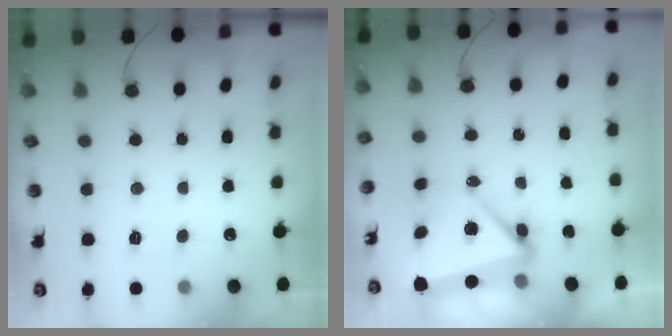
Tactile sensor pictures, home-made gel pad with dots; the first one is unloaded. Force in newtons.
{"total": 6.1, "press": 6.1, "slide": 0.3}